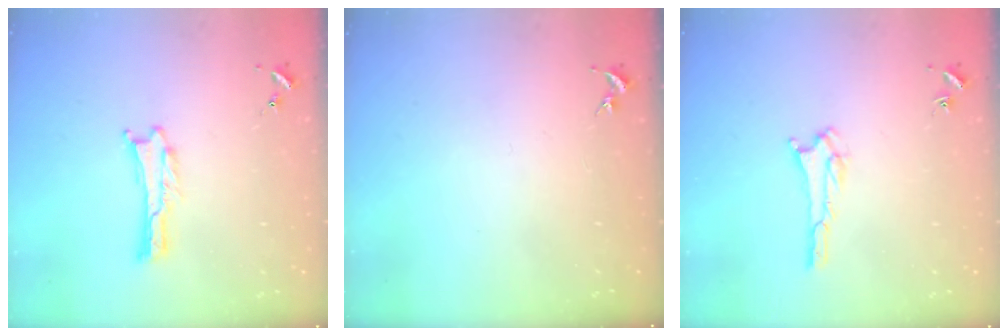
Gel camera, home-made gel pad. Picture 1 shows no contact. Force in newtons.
{"total": 0.0}
{"total": 1.8, "press": 1.8, "slide": 0.2}